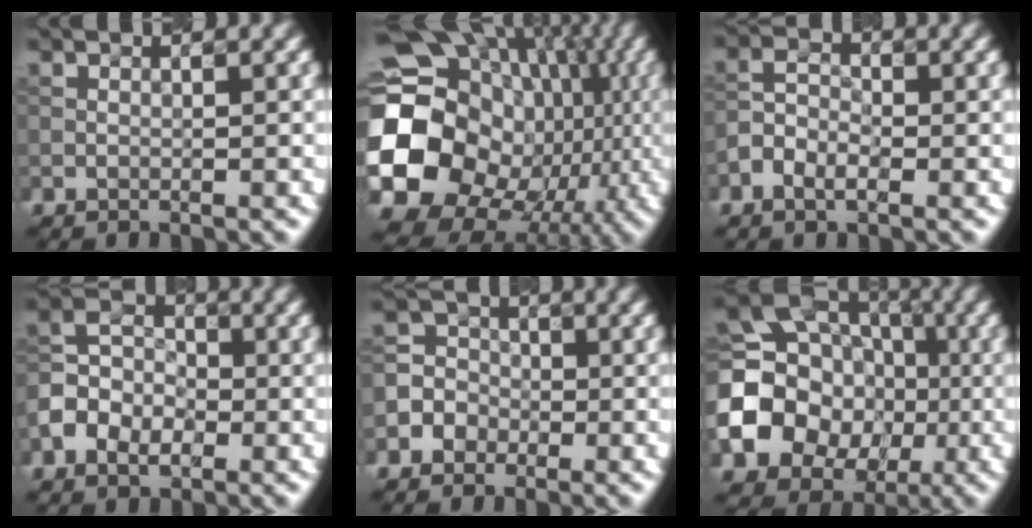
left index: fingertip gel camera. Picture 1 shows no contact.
{"total": 20.6, "force": [-1.7, 17.7, 10.4], "torque": [-0.187, -0.019, -0.047]}
{"total": 2.7, "force": [-1.2, 1.6, 1.8], "torque": [-0.037, 0.007, -0.032]}
{"total": 4.8, "force": [-1.8, 3.5, 2.8], "torque": [-0.056, 0.006, -0.039]}
{"total": 3.6, "force": [-1.6, 3.2, 0.8], "torque": [0.013, 0.011, -0.039]}
{"total": 12.9, "force": [-2.0, 11.2, 5.9], "torque": [-0.136, -0.013, -0.057]}